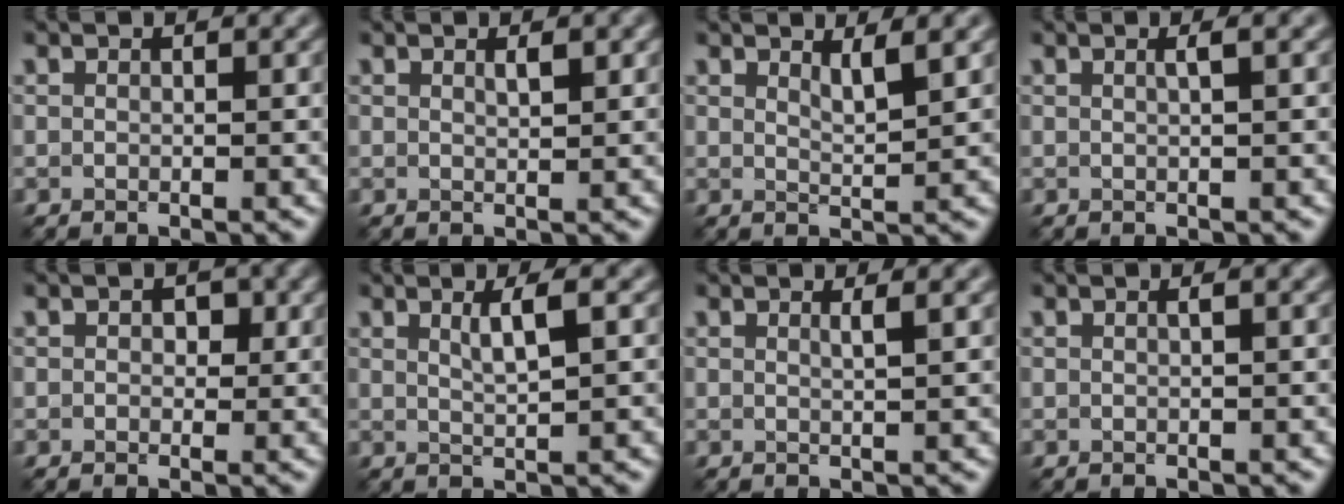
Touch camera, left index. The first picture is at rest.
{"total": 1.1, "force": [0.6, 0.2, 0.8], "torque": [-0.012, 0.000, 0.010]}
{"total": 1.8, "force": [1.2, 0.4, 1.4], "torque": [-0.016, -0.002, 0.017]}
{"total": 1.5, "force": [0.5, 0.5, 1.4], "torque": [-0.015, 0.006, 0.000]}
{"total": 1.3, "force": [0.2, 1.1, 0.8], "torque": [-0.006, -0.001, 0.000]}
{"total": 2.4, "force": [0.9, 0.5, 2.2], "torque": [-0.031, 0.001, 0.013]}
{"total": 1.3, "force": [0.5, 0.4, 1.1], "torque": [-0.007, 0.002, 0.004]}
{"total": 0.6, "force": [0.2, 0.2, 0.5], "torque": [-0.007, 0.004, 0.000]}